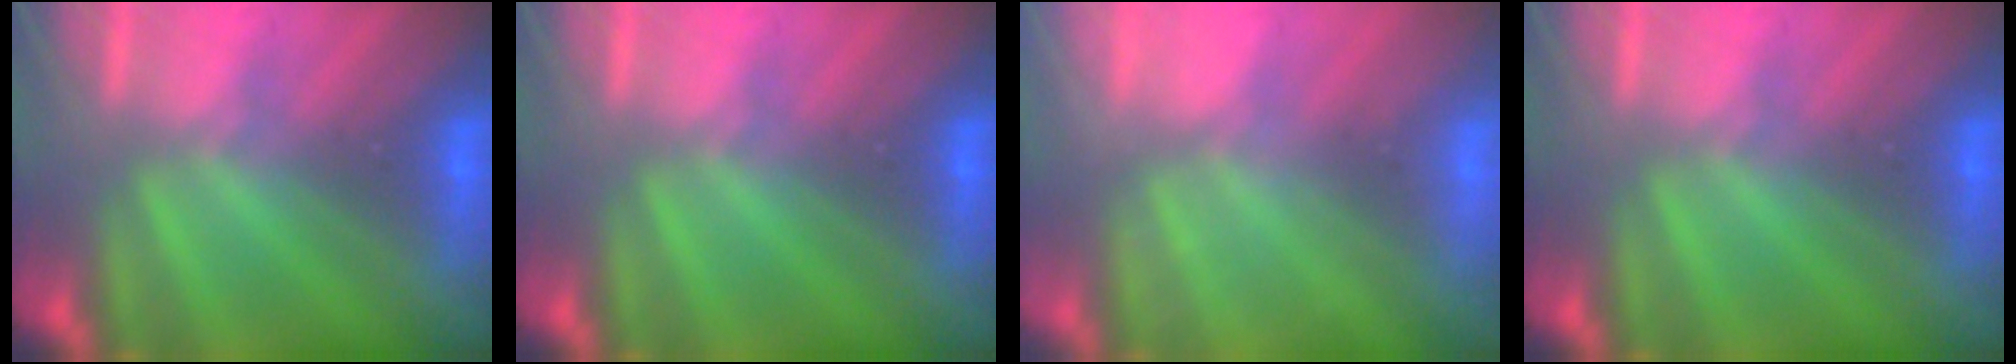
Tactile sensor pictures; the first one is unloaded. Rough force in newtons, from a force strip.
{"total": 0.0}
{"total": 2.3}
{"total": 0.0}